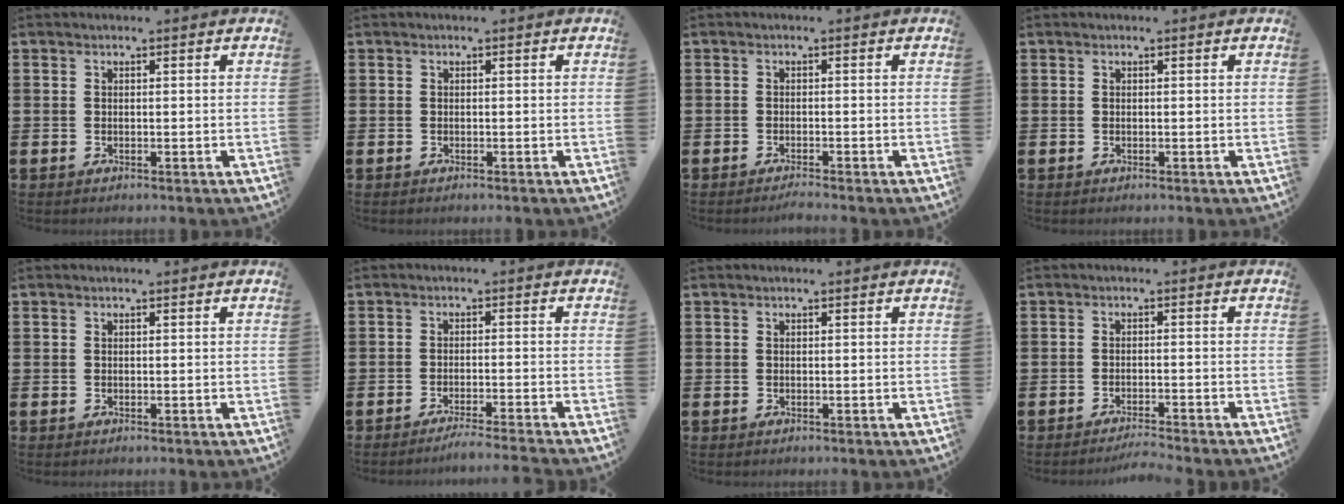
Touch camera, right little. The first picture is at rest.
{"total": 0.0}
{"total": 0.9, "force": [-0.8, -0.1, 0.4], "torque": [-0.005, -0.003, -0.015]}
{"total": 0.0}
{"total": 0.0}
{"total": 2.0, "force": [-1.8, -0.4, 0.7], "torque": [-0.011, 0.002, -0.035]}
{"total": 0.0}
{"total": 1.7, "force": [-1.6, -0.2, 0.5], "torque": [-0.006, 0.003, -0.032]}